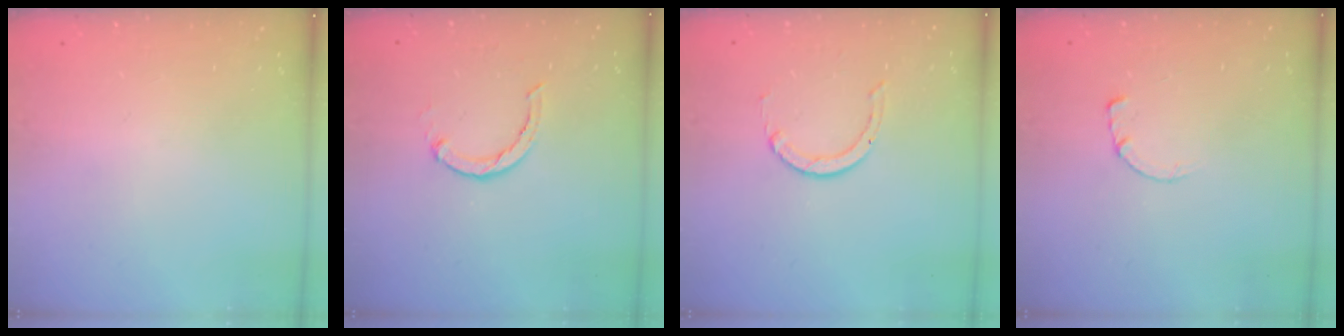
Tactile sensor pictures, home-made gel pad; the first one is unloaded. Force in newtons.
{"total": 3.0, "press": 3.0, "slide": 0.4}
{"total": 1.5, "press": 1.5, "slide": 0.2}
{"total": 0.7, "press": 0.6, "slide": 0.2}